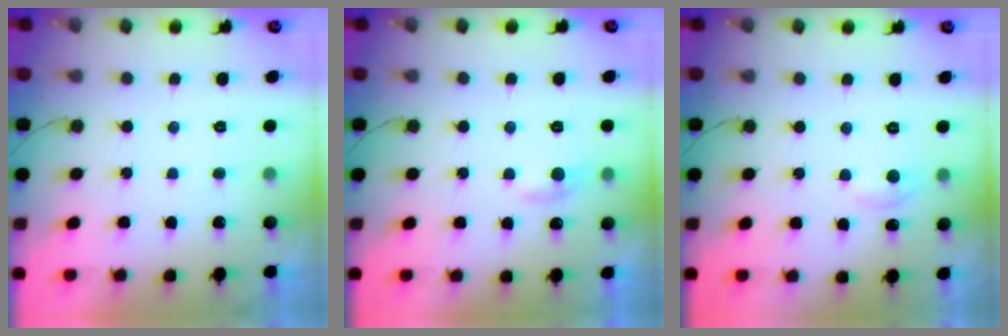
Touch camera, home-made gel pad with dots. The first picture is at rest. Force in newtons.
{"total": 5.3, "press": 5.2, "slide": 0.8}
{"total": 3.8, "press": 3.8, "slide": 0.5}